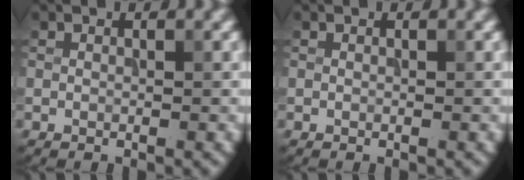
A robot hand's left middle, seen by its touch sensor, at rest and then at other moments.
{"total": 0.0}